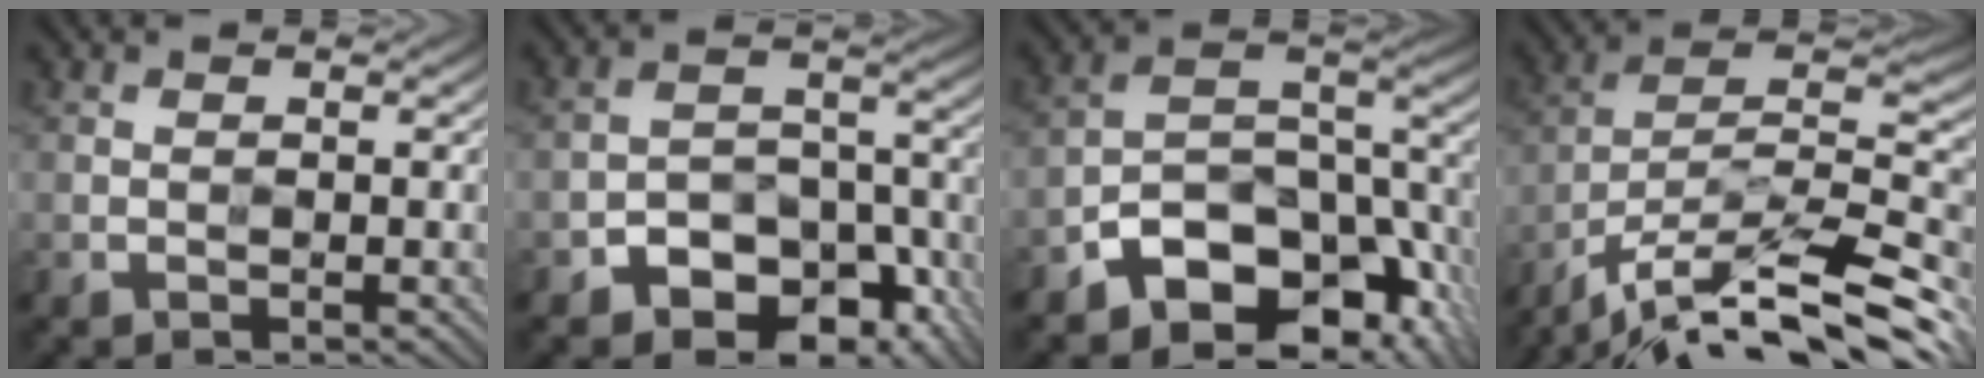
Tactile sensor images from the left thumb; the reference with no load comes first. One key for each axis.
{"total": 10.3, "fx": -6.0, "fy": 6.5, "fz": 5.3, "tx": -0.078, "ty": -0.003, "tz": -0.099}
{"total": 13.0, "fx": -7.3, "fy": 7.2, "fz": 8.0, "tx": -0.122, "ty": -0.012, "tz": -0.134}
{"total": 16.5, "fx": -12.7, "fy": 4.0, "fz": 9.8, "tx": -0.199, "ty": 0.011, "tz": -0.222}